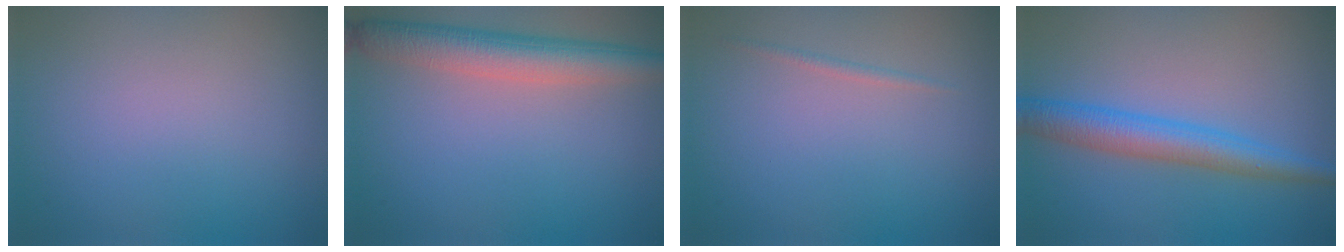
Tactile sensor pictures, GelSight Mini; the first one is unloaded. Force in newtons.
{"total": 4.9, "press": 4.9, "slide": 0.3}
{"total": 0.6, "press": 0.6, "slide": 0.1}
{"total": 4.0, "press": 4.0, "slide": 0.2}